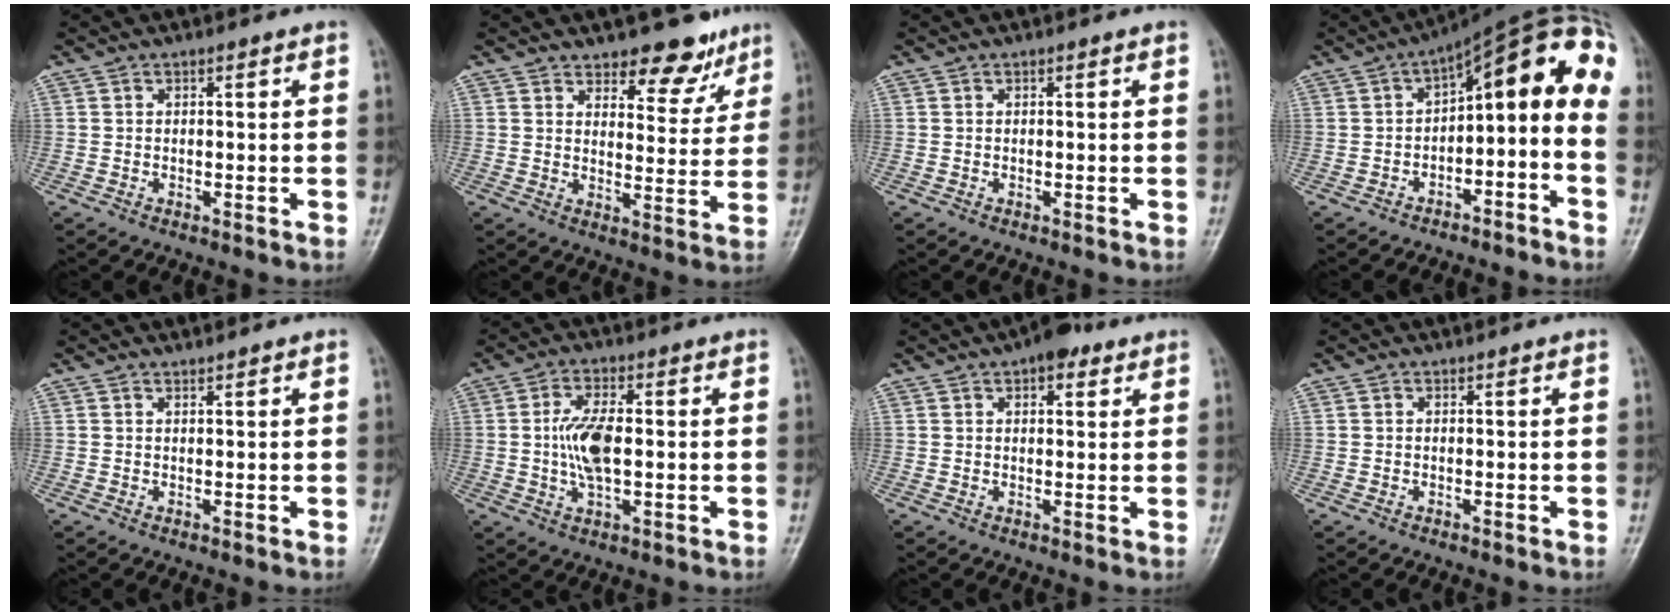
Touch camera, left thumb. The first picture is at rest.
{"total": 8.9, "force": [6.6, 4.3, 4.1], "torque": [-0.013, -0.042, 0.092]}
{"total": 0.0}
{"total": 14.6, "force": [-3.6, 6.8, 12.4], "torque": [-0.148, 0.096, -0.052]}
{"total": 0.7, "force": [0.6, -0.1, 0.2], "torque": [-0.005, -0.006, 0.013]}
{"total": 7.9, "force": [0.1, 3.7, 7.0], "torque": [-0.144, 0.002, 0.001]}
{"total": 6.1, "force": [3.5, 2.9, 4.1], "torque": [-0.033, -0.007, 0.043]}
{"total": 0.0}